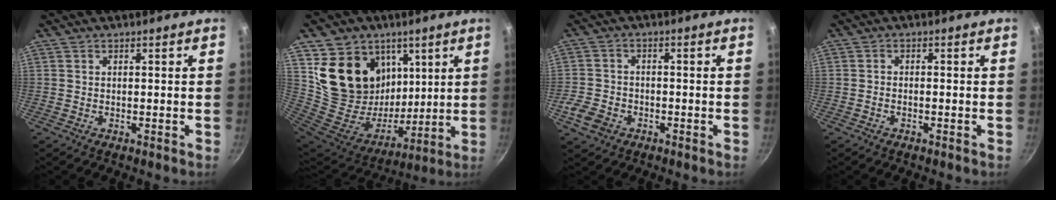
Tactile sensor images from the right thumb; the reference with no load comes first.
{"total": 20.9, "force": [9.9, 16.0, 9.1], "torque": [-0.141, -0.076, 0.186]}
{"total": 5.6, "force": [-2.7, 4.2, 2.6], "torque": [-0.054, 0.023, -0.053]}
{"total": 0.9, "force": [-0.6, 0.4, 0.5], "torque": [-0.014, 0.009, -0.013]}